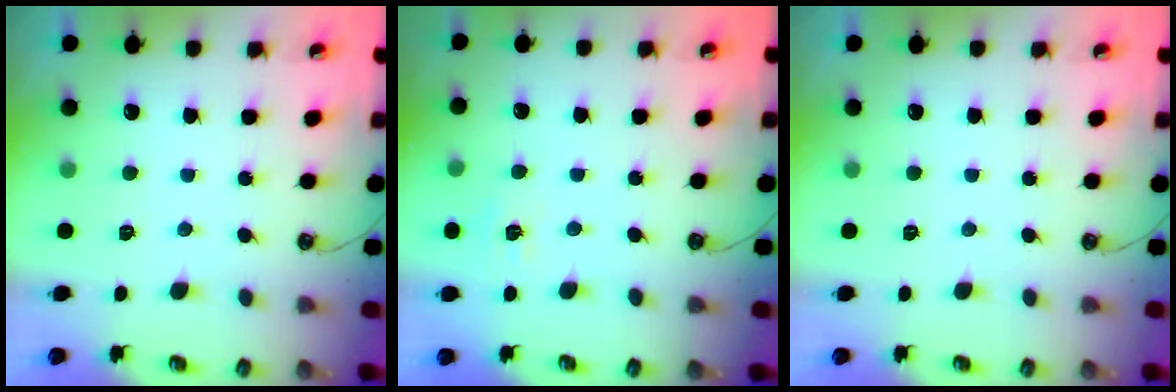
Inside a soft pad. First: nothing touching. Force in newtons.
{"total": 7.4, "press": 7.4, "slide": 0.6}
{"total": 0.0}